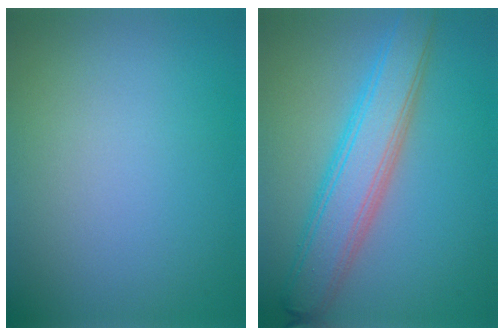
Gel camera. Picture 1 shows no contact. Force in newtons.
{"total": 6.1, "press": 6.1, "slide": 0.4}